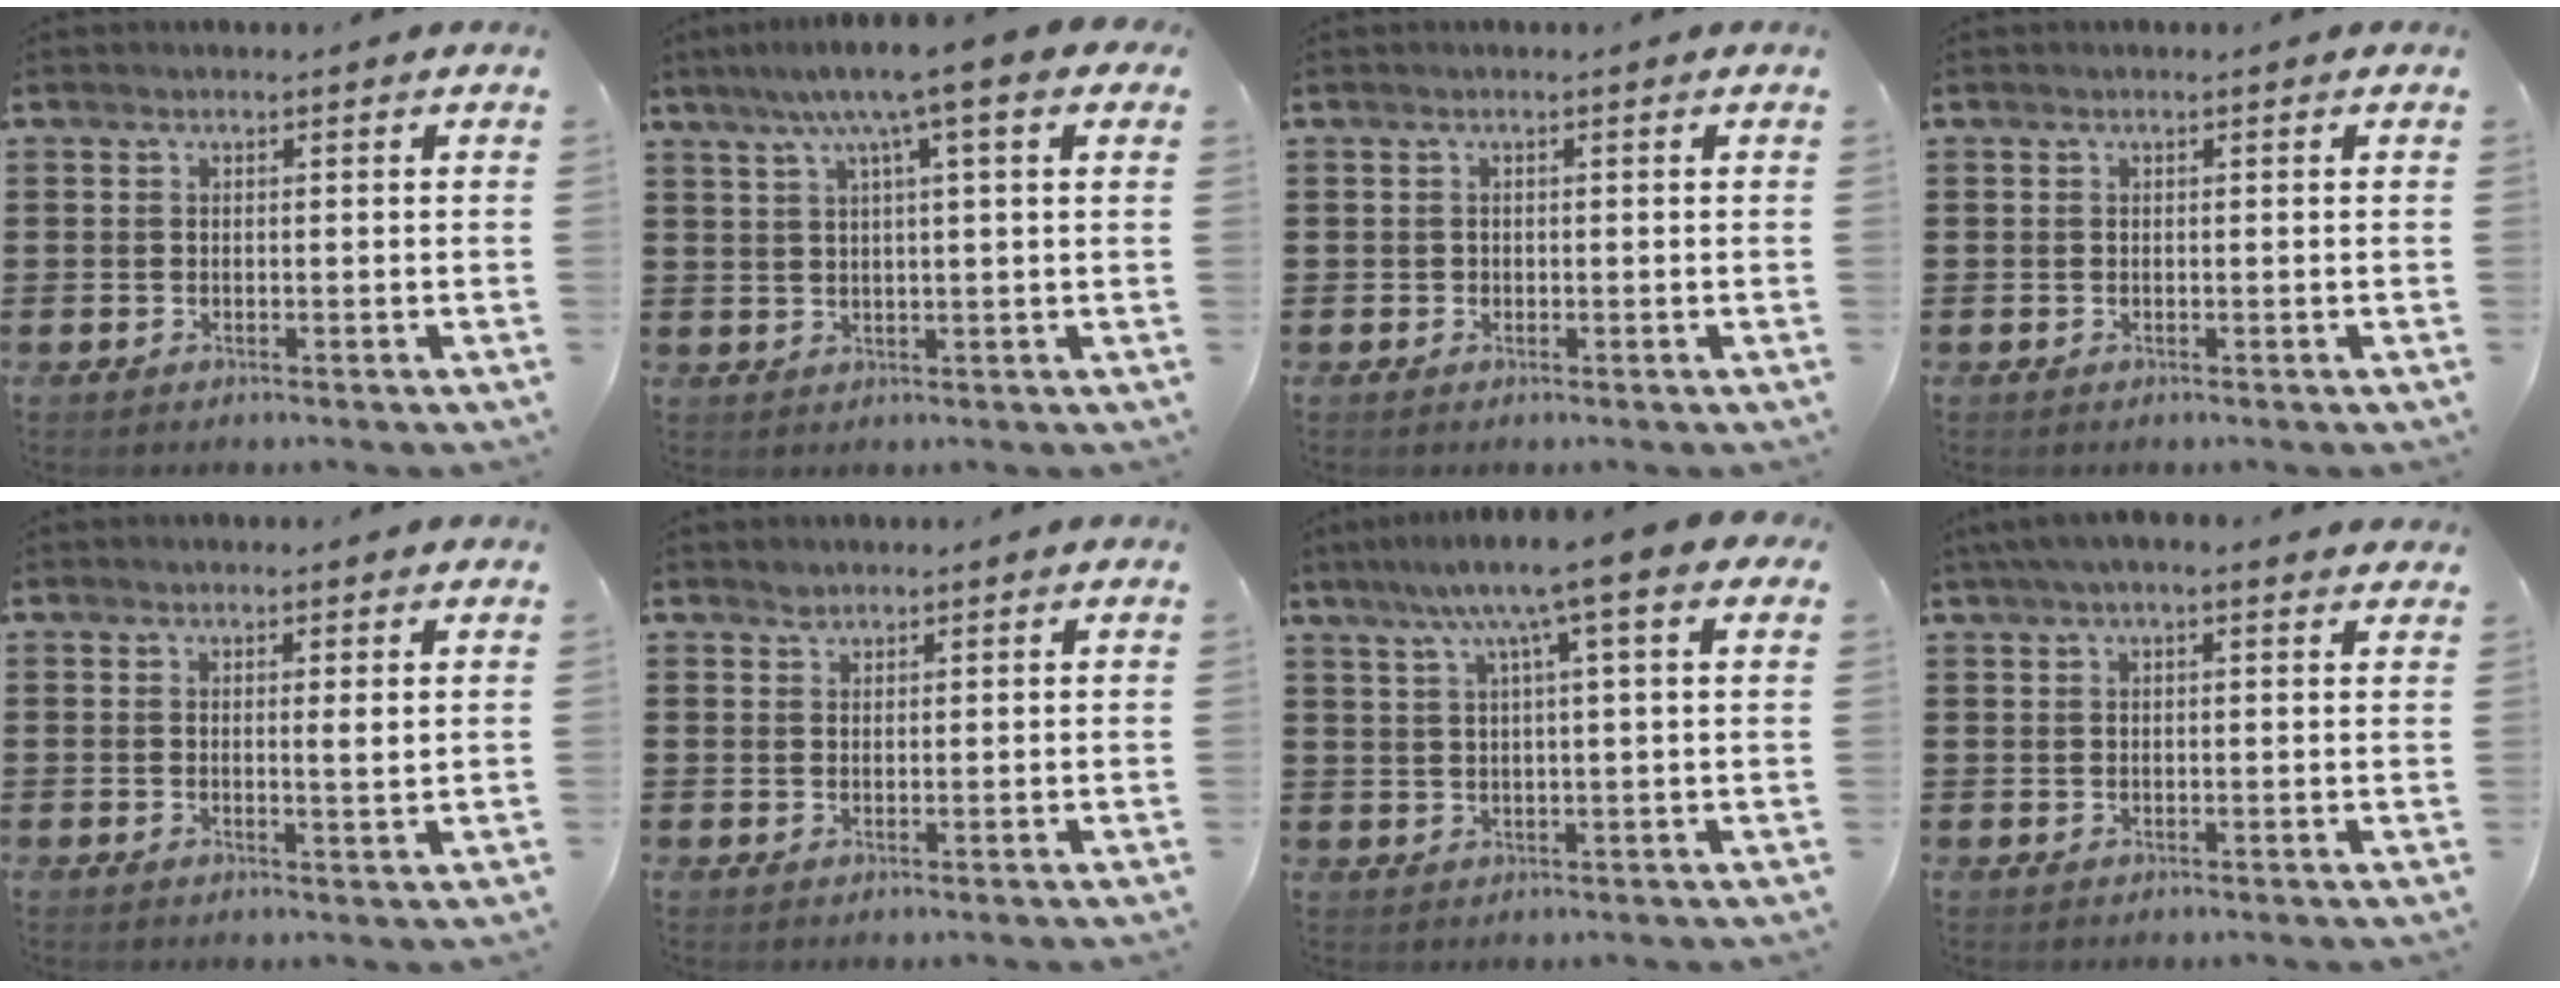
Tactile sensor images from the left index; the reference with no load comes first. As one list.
[{"total": 7.5, "force": [3.8, 0.5, 6.4], "torque": [-0.135, 0.002, 0.061]}, {"total": 0.5, "force": [0.2, 0.5, 0.1], "torque": [-0.004, 0.003, 0.003]}, {"total": 0.0}, {"total": 2.0, "force": [1.0, 0.1, 1.7], "torque": [-0.029, -0.003, 0.016]}, {"total": 1.2, "force": [1.1, 0.5, 0.1], "torque": [-0.004, 0.001, 0.022]}, {"total": 8.2, "force": [4.1, 0.4, 7.1], "torque": [-0.149, 0.000, 0.066]}, {"total": 2.9, "force": [2.1, 0.4, 1.9], "torque": [-0.043, 0.005, 0.038]}]